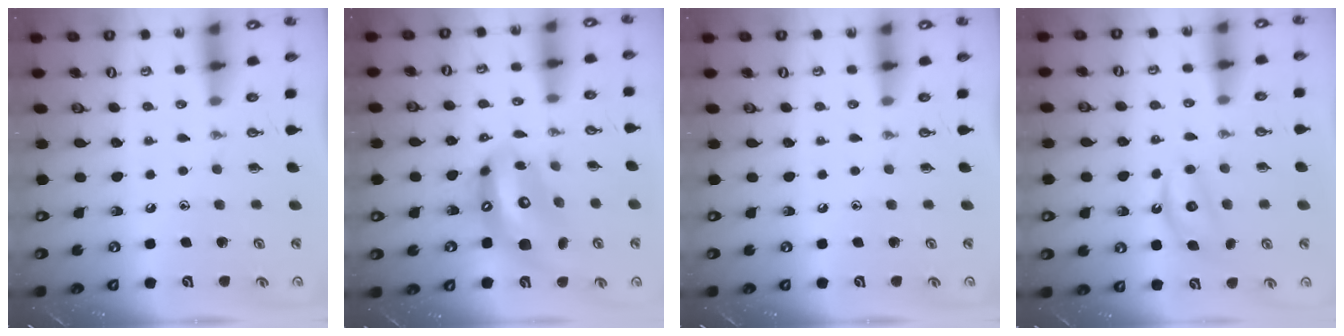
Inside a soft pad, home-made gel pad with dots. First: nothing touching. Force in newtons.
{"total": 16.6, "press": 16.6, "slide": 1.7}
{"total": 0.0}
{"total": 5.6, "press": 5.5, "slide": 0.9}